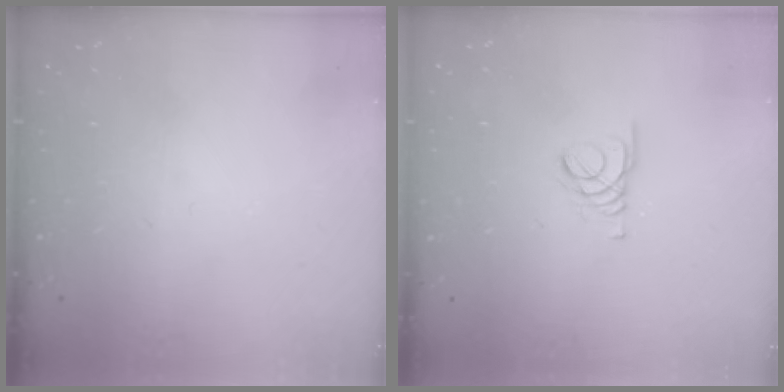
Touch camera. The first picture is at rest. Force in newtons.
{"total": 1.8, "press": 1.8, "slide": 0.2}